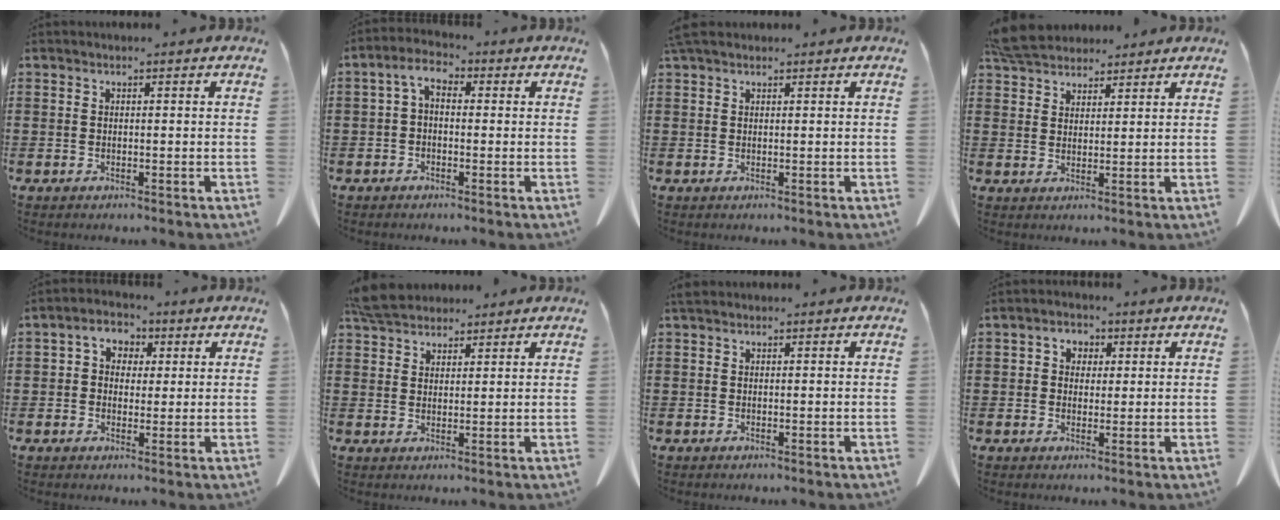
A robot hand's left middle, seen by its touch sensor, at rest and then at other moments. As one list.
[{"total": 3.5, "force": [-0.6, 2.0, 2.8], "torque": [-0.072, 0.005, -0.019]}, {"total": 1.6, "force": [1.3, 0.5, 0.8], "torque": [-0.021, 0.000, 0.026]}, {"total": 5.8, "force": [5.4, 1.7, 1.4], "torque": [-0.045, -0.007, 0.106]}, {"total": 3.5, "force": [1.0, 3.0, 1.5], "torque": [-0.045, 0.012, 0.014]}, {"total": 5.0, "force": [4.7, 1.4, 1.1], "torque": [-0.036, -0.005, 0.093]}, {"total": 0.7, "force": [0.4, 0.4, 0.3], "torque": [-0.010, 0.001, 0.009]}, {"total": 2.5, "force": [0.5, 2.2, 0.9], "torque": [-0.028, 0.010, 0.006]}]